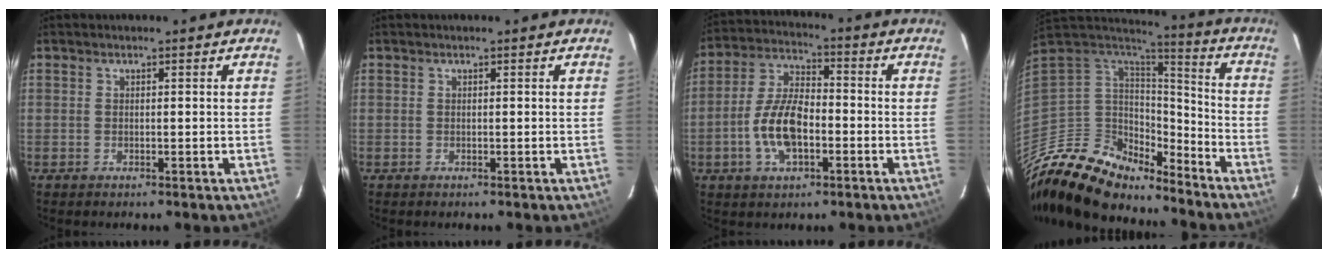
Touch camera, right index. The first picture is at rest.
{"total": 0.0}
{"total": 11.2, "force": [-3.3, 5.5, 9.3], "torque": [-0.195, 0.010, -0.060]}
{"total": 19.3, "force": [-15.5, 7.6, 8.6], "torque": [-0.183, -0.009, -0.289]}